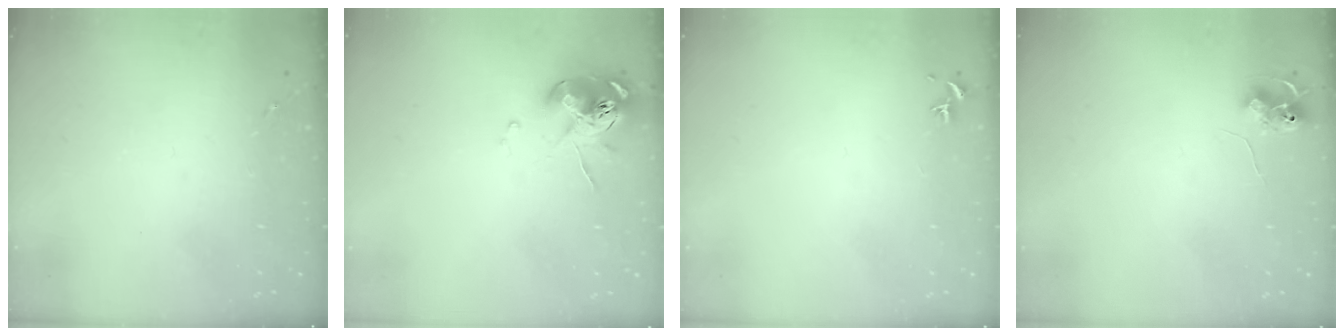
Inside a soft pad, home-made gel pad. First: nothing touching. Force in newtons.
{"total": 10.4, "press": 10.3, "slide": 1.0}
{"total": 0.8, "press": 0.7, "slide": 0.3}
{"total": 7.9, "press": 7.8, "slide": 0.9}